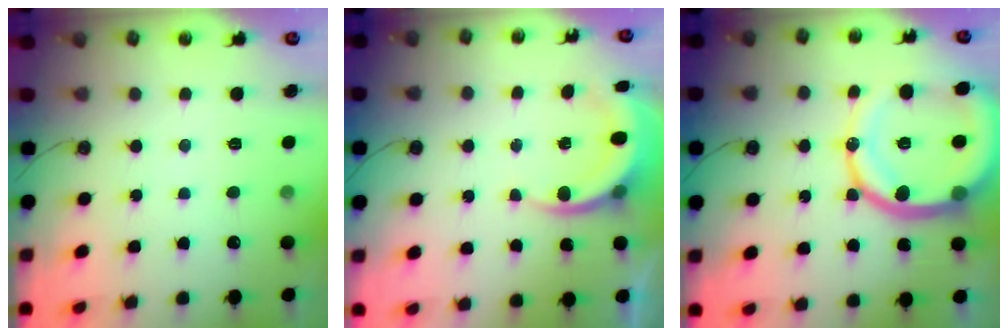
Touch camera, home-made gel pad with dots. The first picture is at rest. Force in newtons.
{"total": 5.5, "press": 5.2, "slide": 1.9}
{"total": 21.2, "press": 21.0, "slide": 3.0}